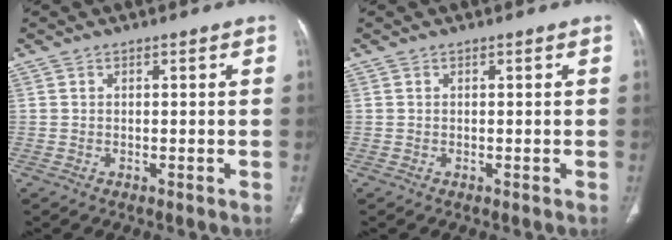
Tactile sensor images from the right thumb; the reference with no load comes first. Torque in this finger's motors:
{"motor_torque": [-0.26, 0.26, -0.22, 0.20, 0.00]}